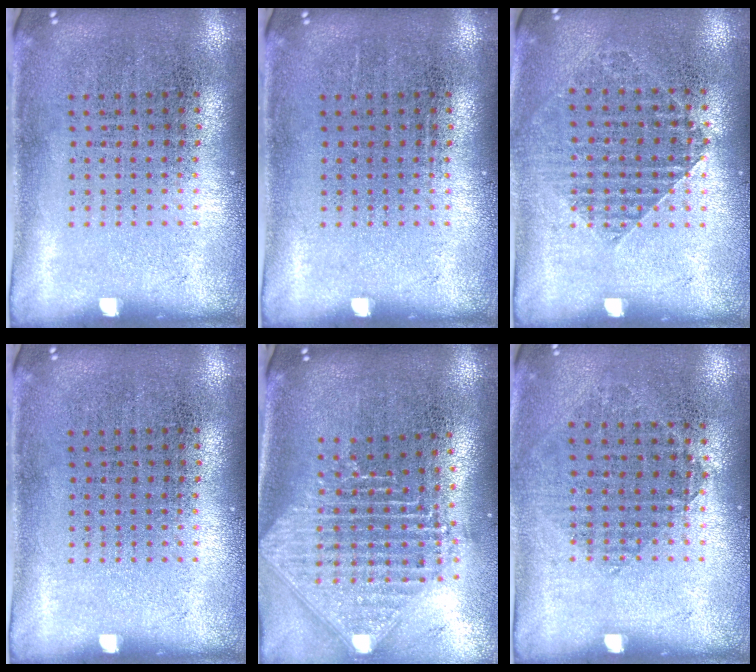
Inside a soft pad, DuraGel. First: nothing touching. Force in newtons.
{"total": 0.0}
{"total": 1.2, "press": 1.2, "slide": 0.4}
{"total": 0.0}
{"total": 2.4, "press": 1.8, "slide": 1.5}
{"total": 0.9, "press": 0.8, "slide": 0.3}